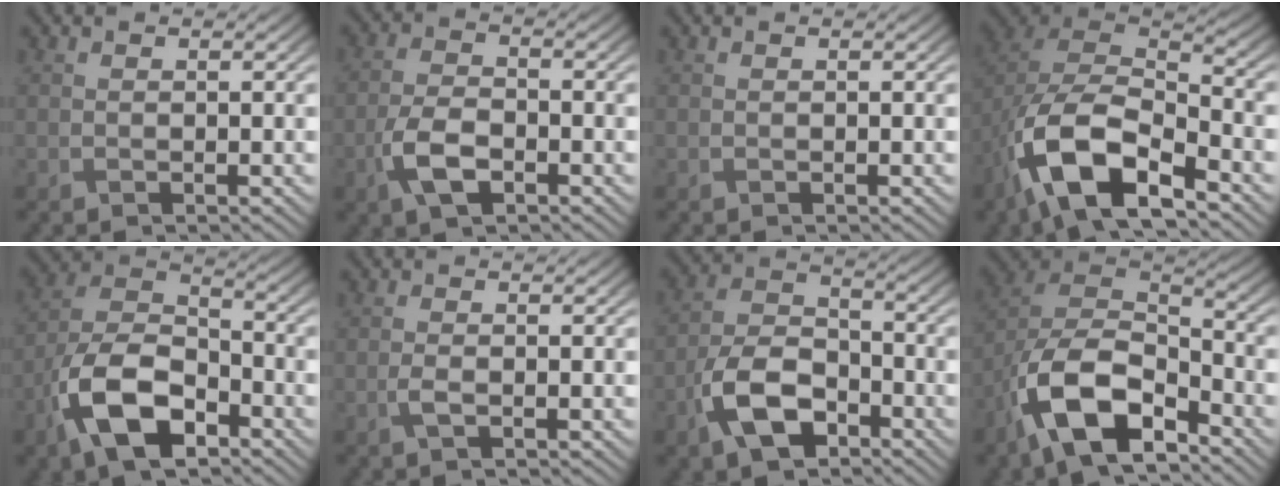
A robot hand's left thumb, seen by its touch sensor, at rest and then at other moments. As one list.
[{"total": 5.6, "force": [-2.5, 2.9, 4.1], "torque": [-0.093, -0.002, -0.058]}, {"total": 0.0}, {"total": 13.9, "force": [-7.1, 6.7, 9.9], "torque": [-0.211, -0.022, -0.142]}, {"total": 12.5, "force": [-6.4, 6.6, 8.5], "torque": [-0.182, -0.006, -0.137]}, {"total": 1.4, "force": [-0.5, 0.5, 1.3], "torque": [-0.031, 0.000, -0.011]}, {"total": 9.2, "force": [-4.7, 5.2, 6.0], "torque": [-0.128, 0.001, -0.106]}, {"total": 13.6, "force": [-8.1, 6.5, 8.9], "torque": [-0.191, -0.017, -0.167]}]